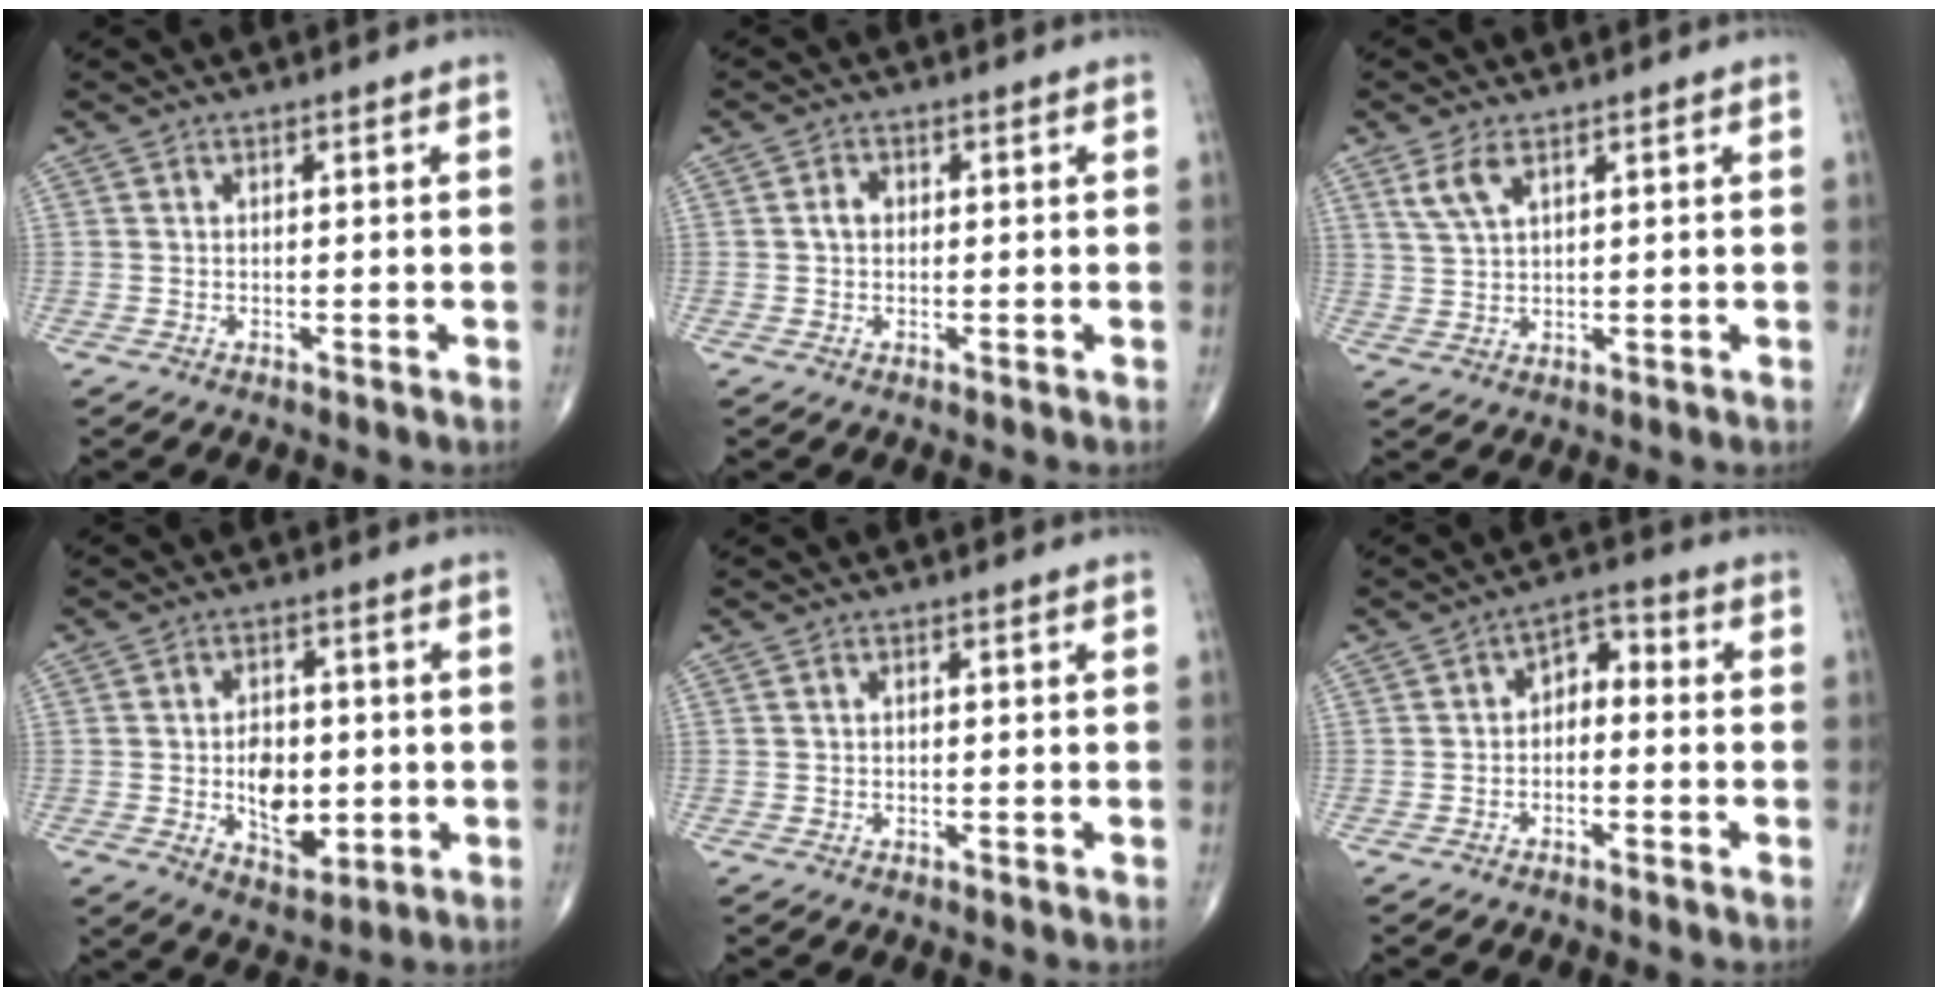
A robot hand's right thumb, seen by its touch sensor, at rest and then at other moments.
{"total": 2.2, "force": [0.2, 1.7, 1.3], "torque": [-0.018, 0.008, 0.001]}
{"total": 4.3, "force": [2.5, 1.8, 3.0], "torque": [-0.066, -0.002, 0.058]}
{"total": 9.7, "force": [-0.9, 6.4, 7.3], "torque": [-0.080, -0.002, -0.006]}
{"total": 0.0}
{"total": 4.8, "force": [-0.7, 3.2, 3.5], "torque": [-0.037, 0.033, -0.025]}